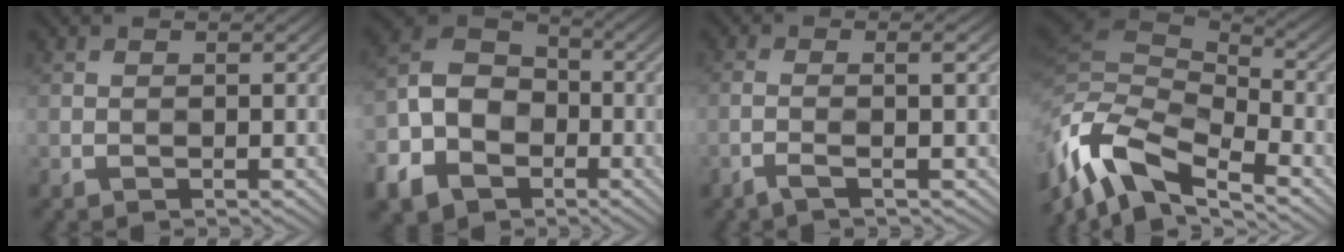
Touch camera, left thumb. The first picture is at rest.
{"total": 11.8, "force": [-4.0, 9.2, 6.2], "torque": [-0.169, -0.031, -0.087]}
{"total": 3.0, "force": [0.4, 0.3, 2.9], "torque": [-0.027, 0.014, -0.015]}
{"total": 11.8, "force": [-3.3, 6.2, 9.4], "torque": [-0.236, -0.002, -0.054]}